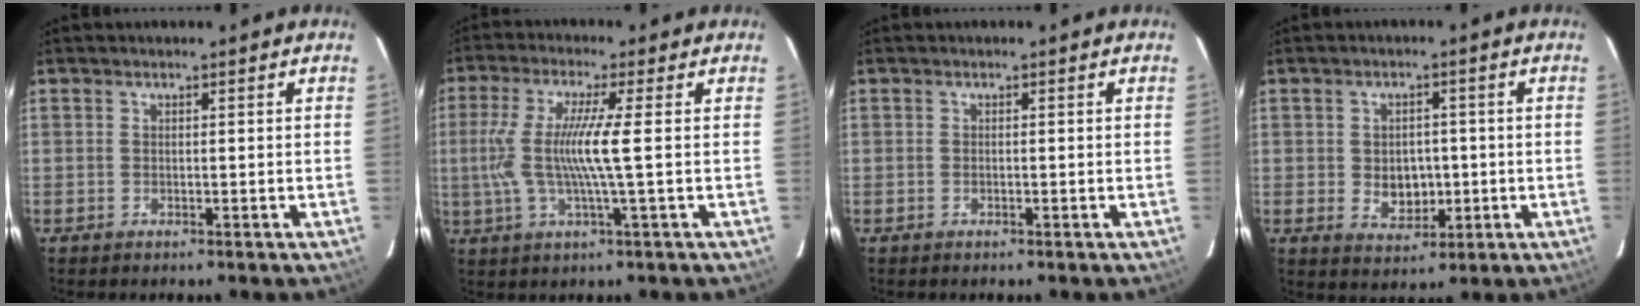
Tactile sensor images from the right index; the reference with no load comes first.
{"total": 9.6, "force": [-0.1, -0.5, 9.6], "torque": [-0.192, -0.003, 0.000]}
{"total": 0.0}
{"total": 5.8, "force": [-0.6, 4.6, 3.5], "torque": [-0.063, -0.001, 0.004]}